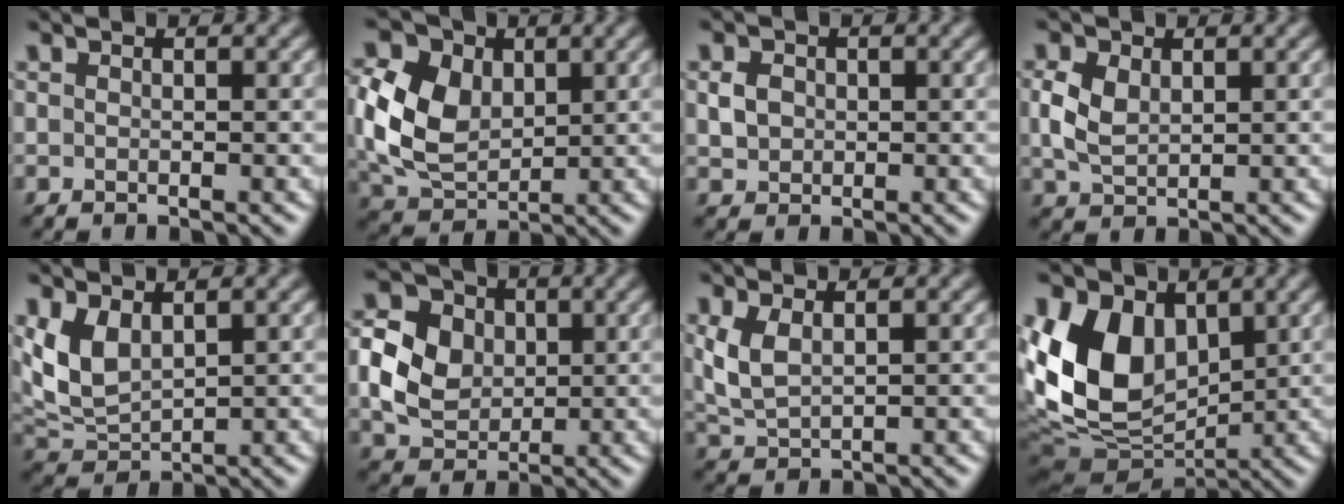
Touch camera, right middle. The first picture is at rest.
{"total": 8.5, "force": [1.3, 6.3, 5.6], "torque": [-0.148, 0.003, 0.024]}
{"total": 1.8, "force": [0.1, 1.6, 0.8], "torque": [-0.018, -0.001, 0.000]}
{"total": 3.2, "force": [0.7, 2.2, 2.2], "torque": [-0.059, 0.002, 0.017]}
{"total": 4.0, "force": [1.4, 2.3, 3.0], "torque": [-0.073, -0.002, 0.033]}
{"total": 6.4, "force": [0.3, 5.3, 3.6], "torque": [-0.089, 0.005, 0.009]}
{"total": 2.9, "force": [0.9, 1.5, 2.3], "torque": [-0.059, 0.000, 0.024]}
{"total": 10.8, "force": [2.2, 7.5, 7.3], "torque": [-0.159, -0.007, 0.035]}